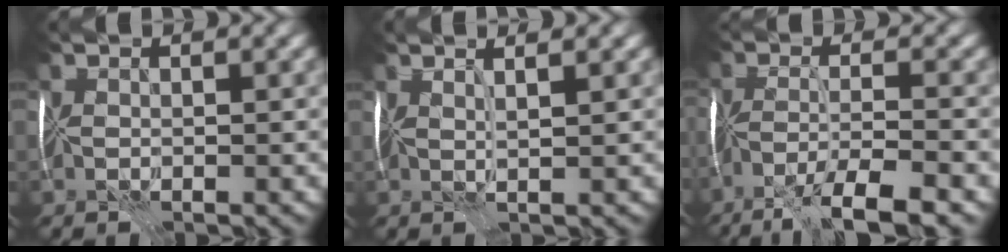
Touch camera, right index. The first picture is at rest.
{"total": 1.5, "force": [1.1, -0.5, 0.8], "torque": [-0.008, 0.003, 0.008]}
{"total": 6.9, "force": [-4.9, 0.5, 4.8], "torque": [-0.077, -0.002, -0.096]}